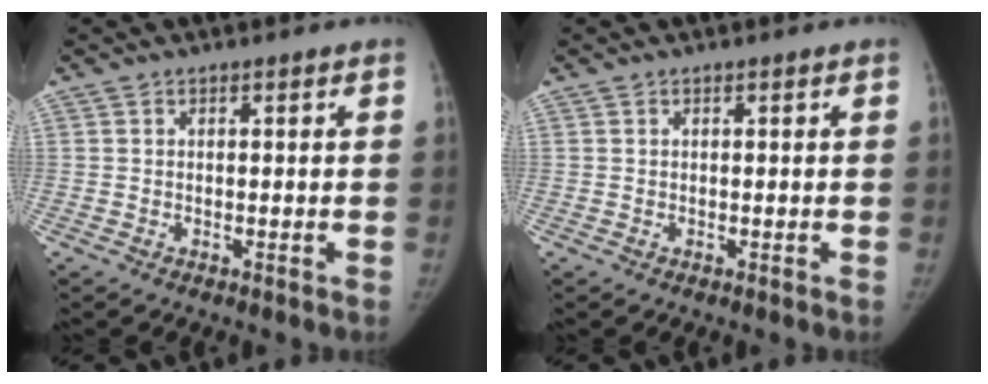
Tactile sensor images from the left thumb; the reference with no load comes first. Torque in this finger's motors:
{"motor_torque": [-0.01, -0.01, 0.03, 0.01, 0.00]}